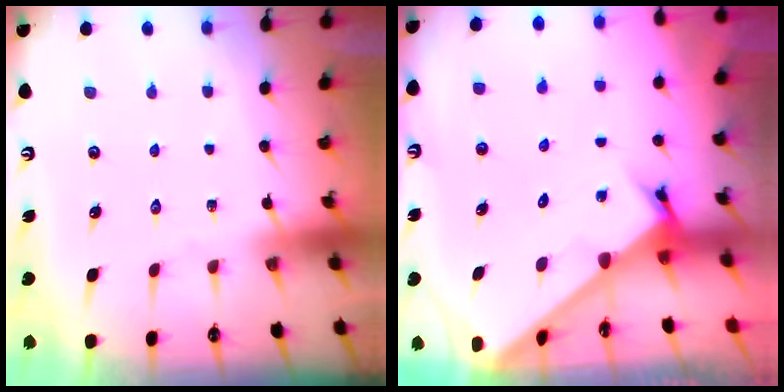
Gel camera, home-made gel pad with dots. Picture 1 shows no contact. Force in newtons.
{"total": 2.9, "press": 2.9, "slide": 0.2}